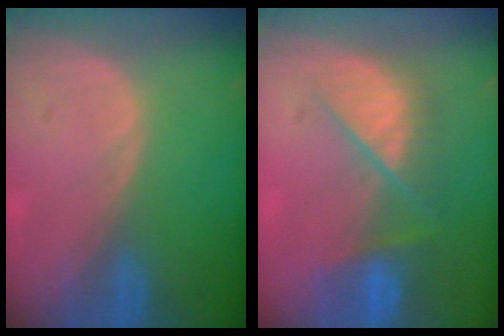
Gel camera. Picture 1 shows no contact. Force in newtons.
{"total": 7.7, "press": 7.5, "slide": 1.7}